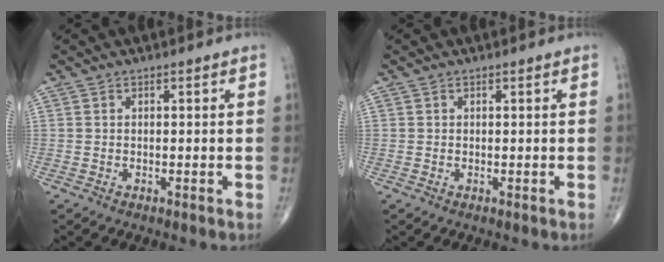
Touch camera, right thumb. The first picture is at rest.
{"total": 0.0}